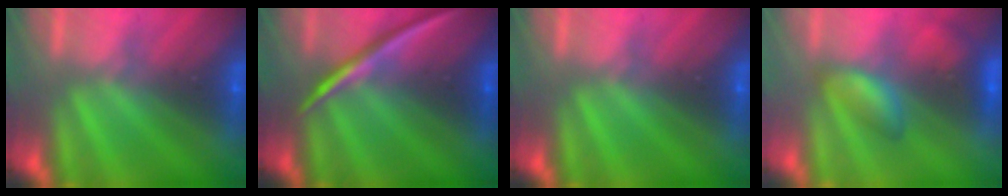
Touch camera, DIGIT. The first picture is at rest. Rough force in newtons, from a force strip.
{"total": 2.2}
{"total": 0.0}
{"total": 2.8}